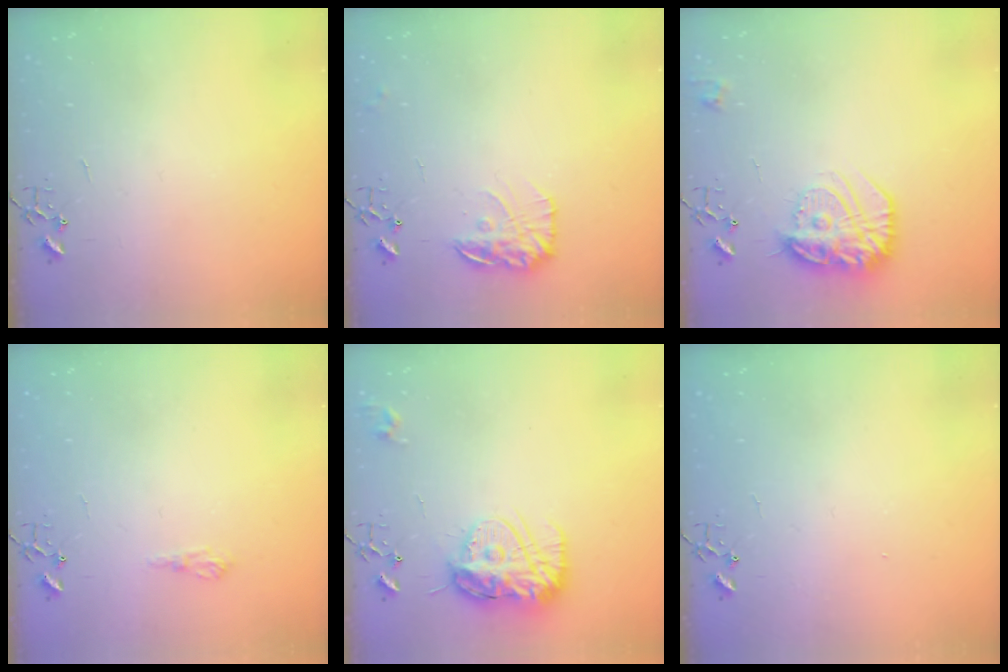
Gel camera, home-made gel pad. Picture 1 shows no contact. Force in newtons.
{"total": 13.3, "press": 13.3, "slide": 0.8}
{"total": 18.0, "press": 18.0, "slide": 1.3}
{"total": 6.1, "press": 6.1, "slide": 0.7}
{"total": 14.9, "press": 14.8, "slide": 1.2}
{"total": 1.1, "press": 1.1, "slide": 0.1}